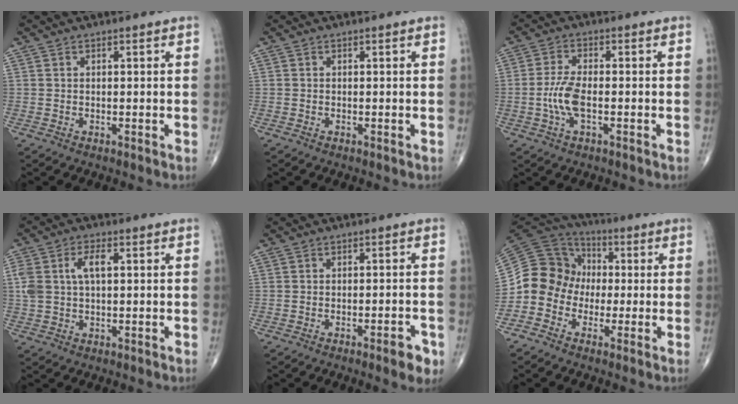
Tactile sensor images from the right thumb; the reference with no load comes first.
{"total": 0.0}
{"total": 5.7, "force": [-1.3, 2.1, 5.1], "torque": [-0.120, 0.007, -0.028]}
{"total": 6.7, "force": [1.4, 3.4, 5.6], "torque": [-0.127, 0.017, 0.031]}
{"total": 4.1, "force": [-2.2, 1.1, 3.3], "torque": [-0.036, 0.009, -0.028]}
{"total": 11.4, "force": [-2.3, 10.5, 4.0], "torque": [-0.058, 0.058, -0.052]}